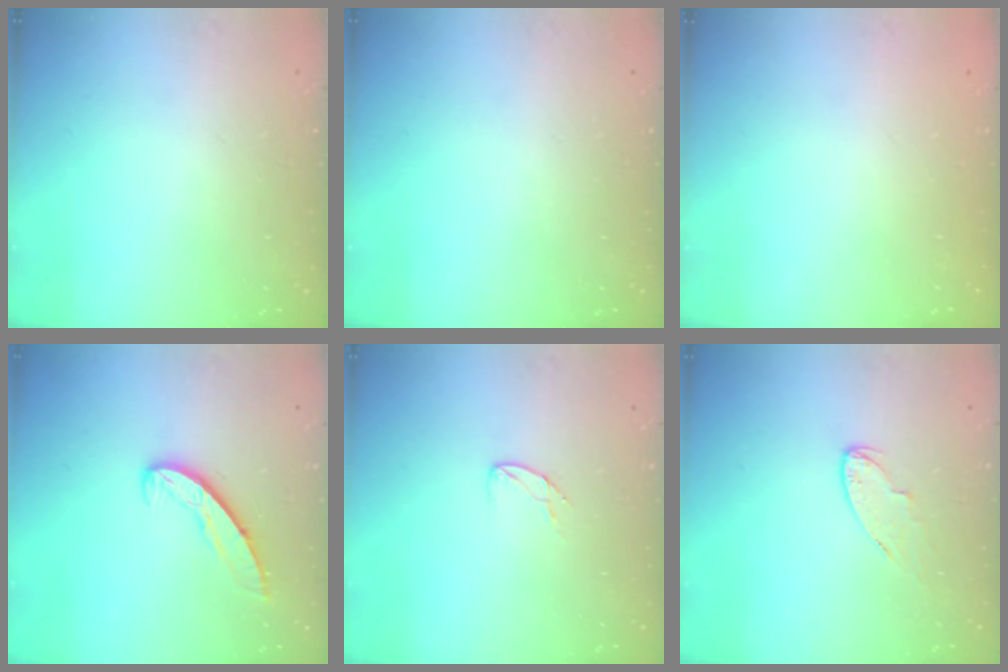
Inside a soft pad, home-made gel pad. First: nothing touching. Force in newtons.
{"total": 0.0}
{"total": 0.0}
{"total": 7.2, "press": 7.1, "slide": 0.6}
{"total": 4.9, "press": 4.9, "slide": 0.4}
{"total": 5.3, "press": 5.3, "slide": 0.3}